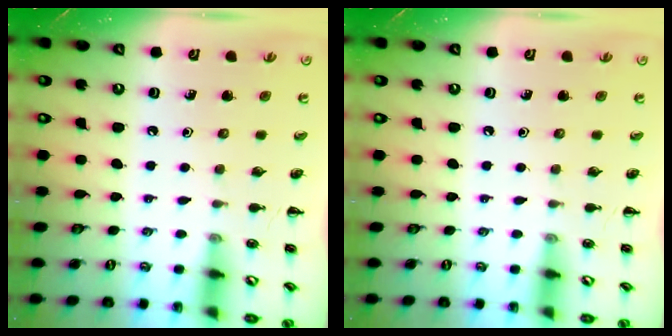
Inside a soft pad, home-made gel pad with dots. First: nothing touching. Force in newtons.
{"total": 0.0}